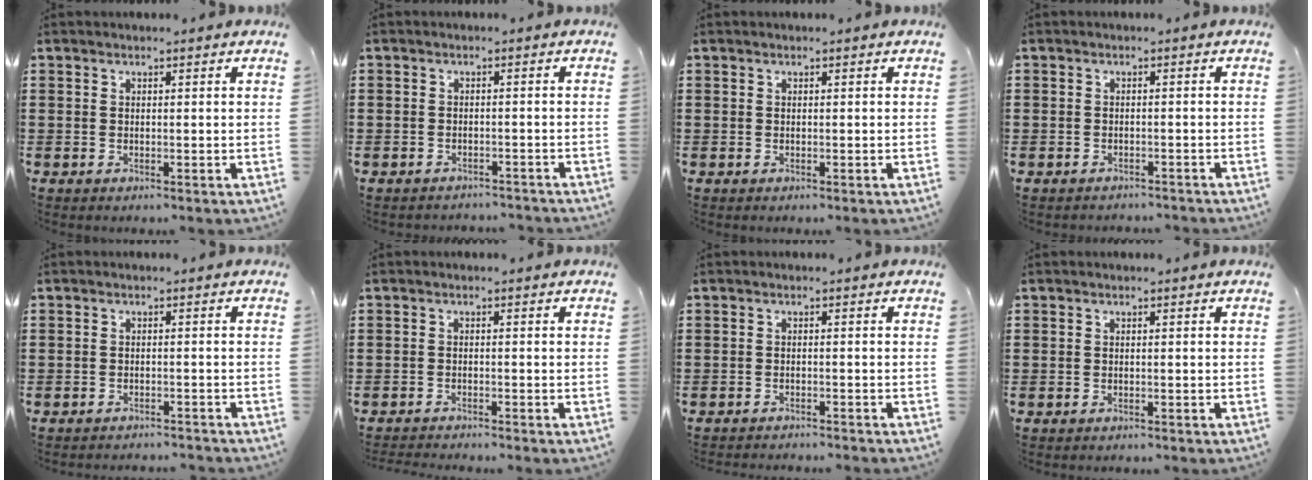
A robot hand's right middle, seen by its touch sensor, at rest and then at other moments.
{"total": 1.9, "force": [-1.8, 0.4, -0.2], "torque": [-0.002, 0.001, -0.042]}
{"total": 0.0}
{"total": 1.5, "force": [-1.4, 0.4, -0.2], "torque": [-0.001, 0.002, -0.033]}
{"total": 1.7, "force": [-1.7, -0.1, -0.1], "torque": [-0.003, 0.000, -0.037]}
{"total": 1.6, "force": [-1.6, -0.1, 0.1], "torque": [-0.004, 0.002, -0.032]}
{"total": 1.3, "force": [-1.3, -0.1, 0.1], "torque": [-0.004, 0.003, -0.027]}
{"total": 0.6, "force": [-0.6, 0.2, -0.1], "torque": [0.001, 0.002, -0.013]}